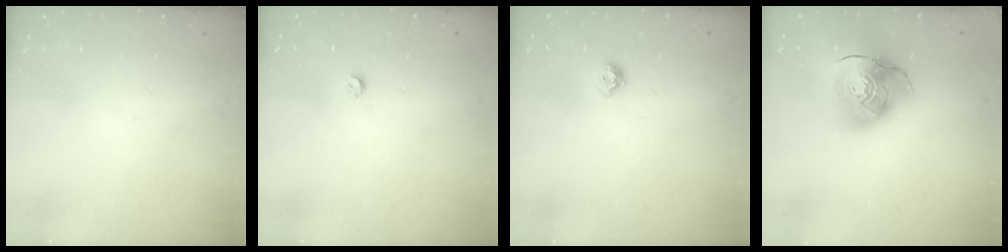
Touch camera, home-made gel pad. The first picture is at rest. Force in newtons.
{"total": 2.9, "press": 2.8, "slide": 0.5}
{"total": 6.1, "press": 6.0, "slide": 0.9}
{"total": 15.1, "press": 14.9, "slide": 2.2}